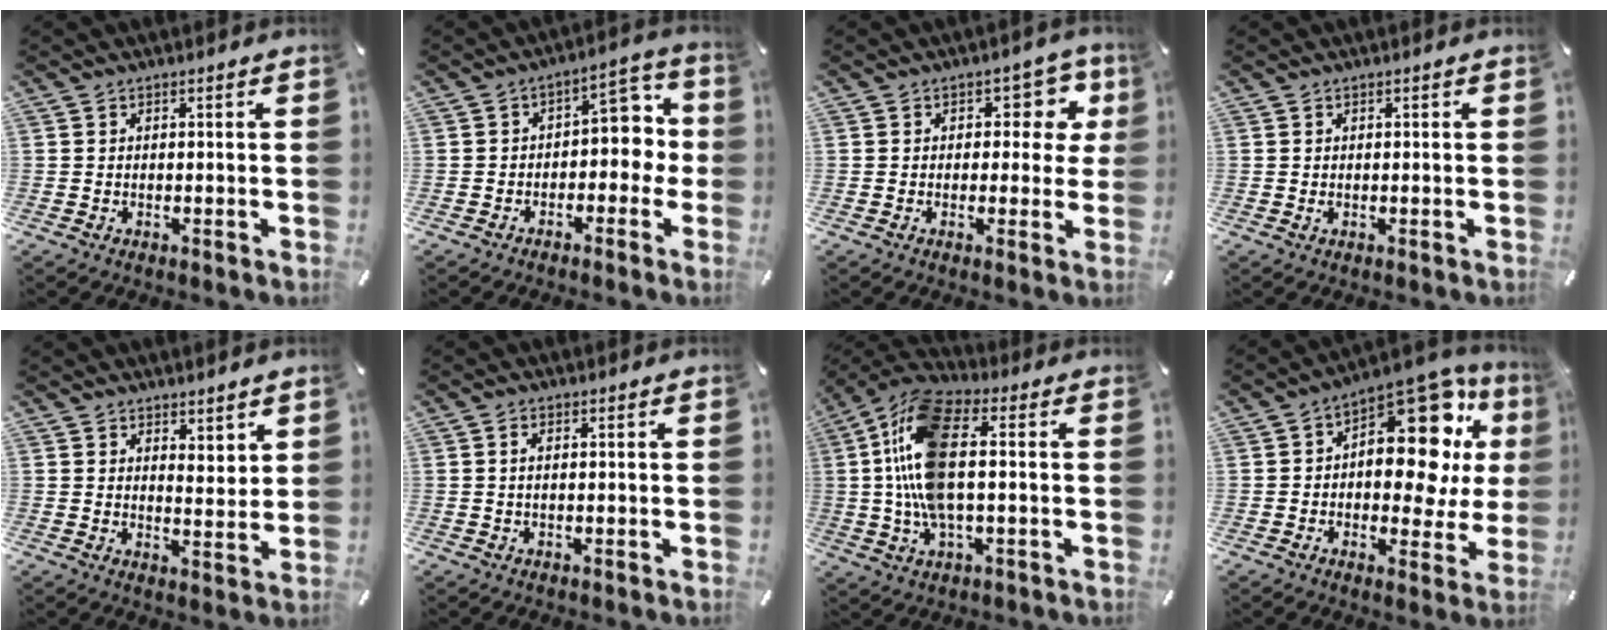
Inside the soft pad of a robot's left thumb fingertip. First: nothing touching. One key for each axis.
{"total": 7.9, "fx": 0.2, "fy": 5.4, "fz": 5.7, "tx": -0.067, "ty": -0.001, "tz": -0.002}
{"total": 7.7, "fx": 2.8, "fy": 5.2, "fz": 4.9, "tx": -0.043, "ty": -0.012, "tz": 0.039}
{"total": 0.6, "fx": 0.1, "fy": 0.4, "fz": 0.4, "tx": -0.001, "ty": -0.003, "tz": -0.001}
{"total": 4.1, "fx": 3.5, "fy": 2.2, "fz": 0.1, "tx": 0.009, "ty": -0.026, "tz": 0.063}
{"total": 1.4, "fx": 0.2, "fy": 0.4, "fz": 1.3, "tx": -0.027, "ty": 0.000, "tz": 0.003}
{"total": 16.4, "fx": 1.0, "fy": 7.4, "fz": 14.5, "tx": -0.321, "ty": -0.009, "tz": 0.012}
{"total": 19.3, "fx": 5.9, "fy": 10.7, "fz": 15.0, "tx": -0.181, "ty": -0.055, "tz": 0.091}